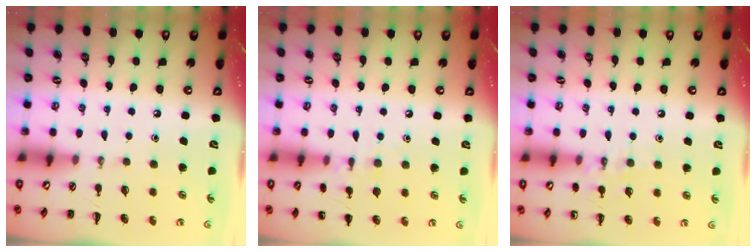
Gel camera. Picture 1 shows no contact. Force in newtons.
{"total": 7.7, "press": 7.5, "slide": 2.0}
{"total": 7.7, "press": 7.6, "slide": 1.5}